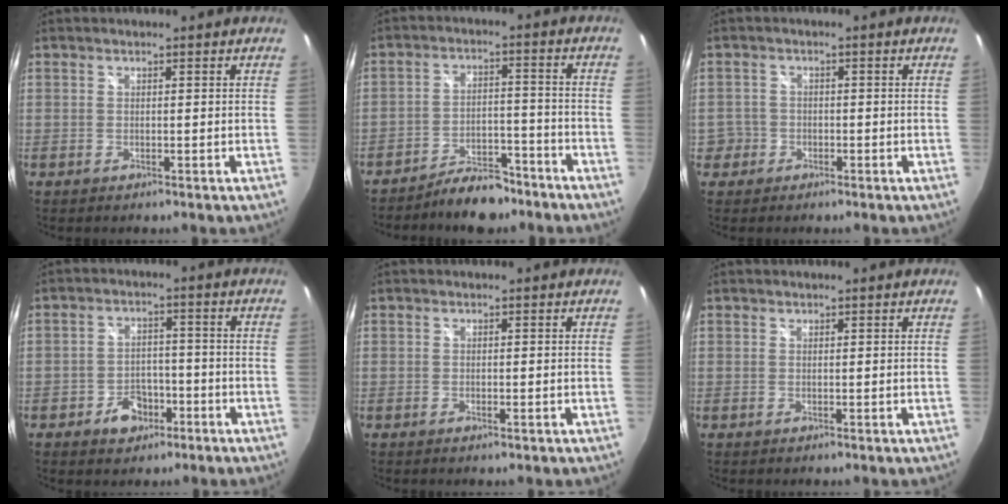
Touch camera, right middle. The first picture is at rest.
{"total": 8.4, "force": [-7.1, 3.2, 3.2], "torque": [-0.062, 0.018, -0.102]}
{"total": 3.6, "force": [-1.6, 3.2, 0.2], "torque": [-0.008, 0.014, -0.028]}
{"total": 5.9, "force": [-3.4, 4.3, 2.3], "torque": [-0.055, 0.013, -0.040]}
{"total": 0.6, "force": [-0.3, 0.1, 0.5], "torque": [-0.008, 0.000, -0.006]}
{"total": 0.0}